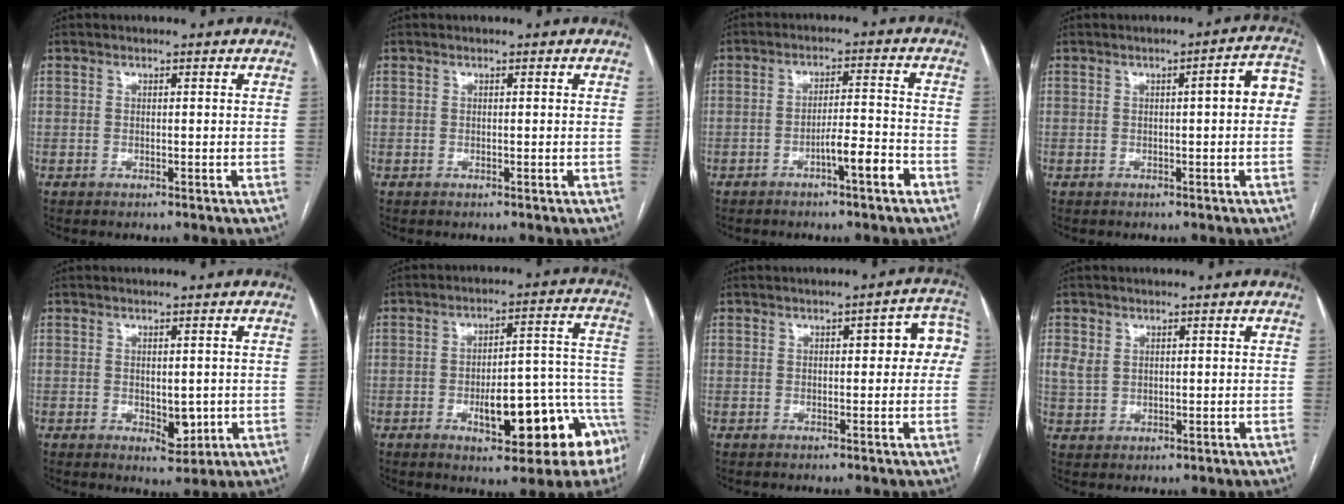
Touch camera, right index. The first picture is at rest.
{"total": 0.0}
{"total": 5.2, "force": [-3.0, 0.3, 4.3], "torque": [-0.061, 0.006, -0.050]}
{"total": 5.3, "force": [0.3, 0.9, 5.2], "torque": [-0.057, 0.020, -0.002]}
{"total": 3.9, "force": [-0.6, 2.1, 3.2], "torque": [-0.040, -0.008, 0.003]}
{"total": 15.9, "force": [-7.1, 5.3, 13.3], "torque": [-0.095, 0.048, -0.081]}
{"total": 5.9, "force": [0.9, 2.2, 5.4], "torque": [-0.050, 0.031, 0.005]}
{"total": 3.3, "force": [1.2, 2.6, 1.6], "torque": [-0.035, 0.007, 0.031]}